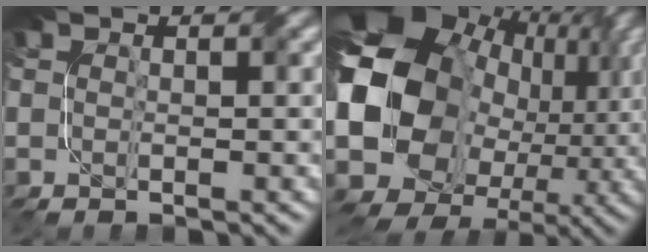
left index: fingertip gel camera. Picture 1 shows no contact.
{"total": 20.4, "force": [1.6, 17.7, 10.0], "torque": [-0.174, -0.016, 0.005]}